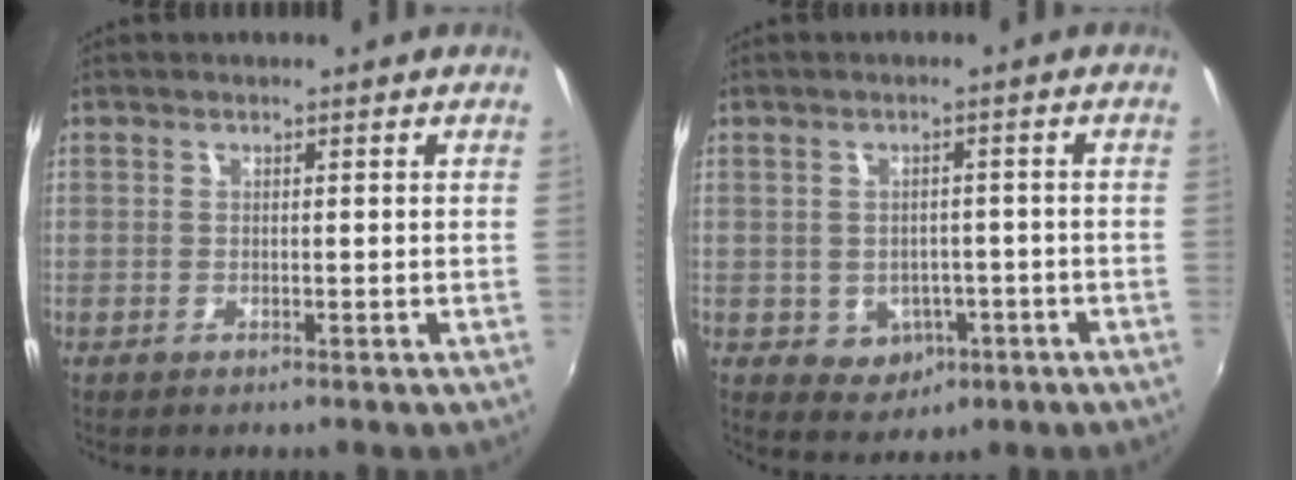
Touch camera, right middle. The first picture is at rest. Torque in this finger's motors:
{"motor_torque": [-0.43, -0.26, 0.03, -0.01]}